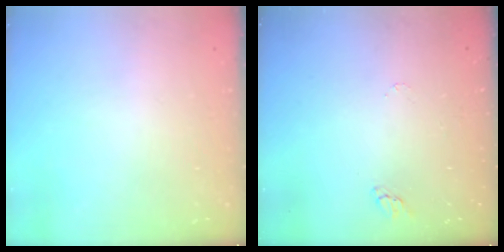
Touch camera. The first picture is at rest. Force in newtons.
{"total": 2.9, "press": 2.9, "slide": 0.2}